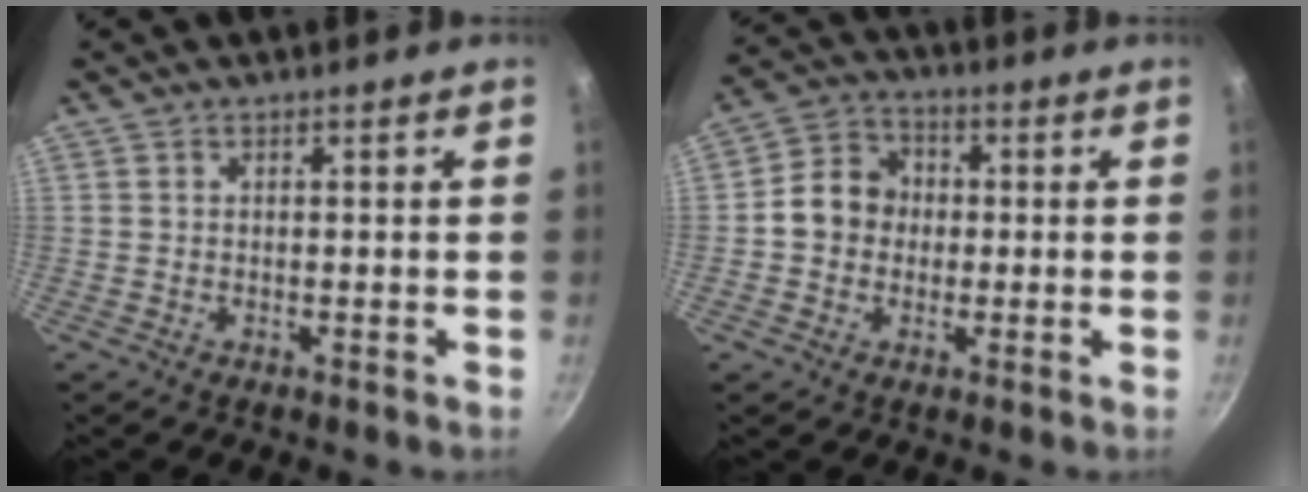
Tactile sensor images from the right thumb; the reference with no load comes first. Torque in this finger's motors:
{"motor_torque": [-0.27, 0.52, 0.64, -0.45, 0.03]}